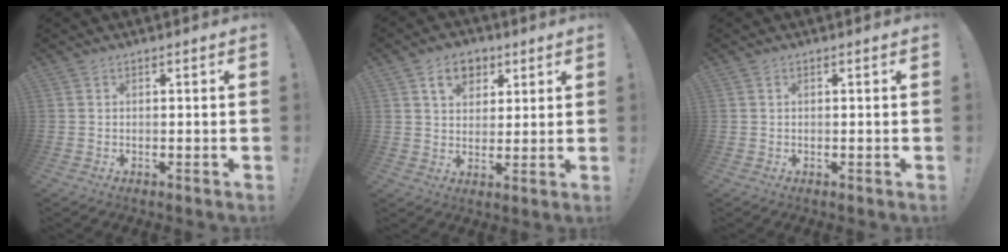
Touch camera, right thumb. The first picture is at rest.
{"total": 9.0, "force": [4.6, 6.6, 4.2], "torque": [-0.057, -0.009, 0.085]}
{"total": 0.0}